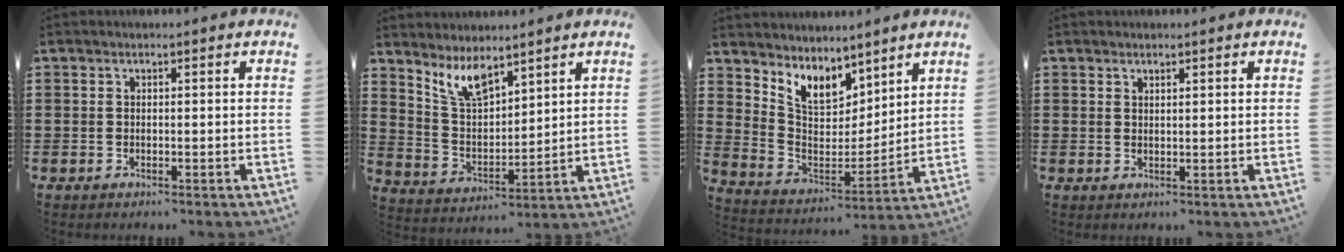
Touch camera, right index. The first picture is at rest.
{"total": 6.6, "force": [5.4, 2.2, 3.1], "torque": [-0.079, -0.018, 0.100]}
{"total": 6.9, "force": [5.9, 3.2, 1.4], "torque": [-0.063, -0.042, 0.110]}
{"total": 0.7, "force": [0.6, 0.2, 0.3], "torque": [-0.007, 0.002, 0.012]}